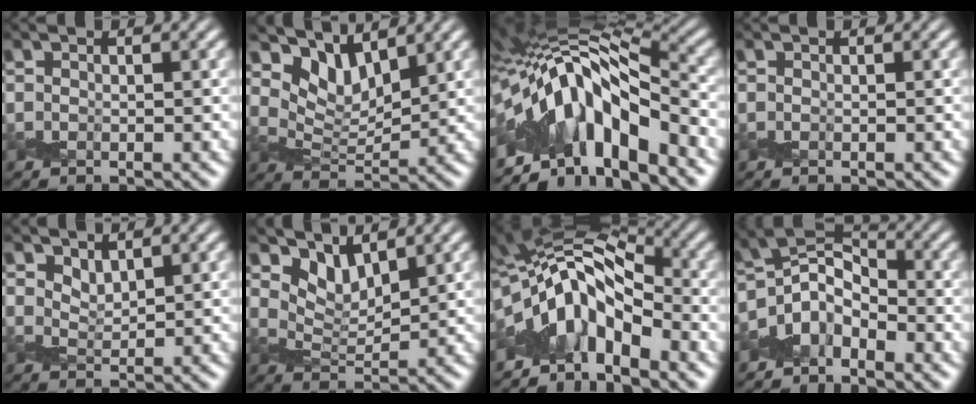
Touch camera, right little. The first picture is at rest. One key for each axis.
{"total": 6.6, "fx": 5.4, "fy": 2.2, "fz": 3.1, "tx": -0.062, "ty": -0.005, "tz": 0.088}
{"total": 10.6, "fx": -3.9, "fy": 3.5, "fz": 9.2, "tx": -0.141, "ty": 0.019, "tz": -0.077}
{"total": 0.0}
{"total": 1.6, "fx": 1.4, "fy": 0.5, "fz": 0.6, "tx": -0.014, "ty": -0.008, "tz": 0.028}
{"total": 4.9, "fx": 4.5, "fy": 1.2, "fz": 1.5, "tx": -0.040, "ty": -0.007, "tz": 0.073}
{"total": 6.8, "fx": -3.2, "fy": 3.5, "fz": 4.9, "tx": -0.066, "ty": 0.016, "tz": -0.075}
{"total": 3.6, "fx": -2.4, "fy": 2.1, "fz": 1.8, "tx": -0.025, "ty": 0.005, "tz": -0.057}